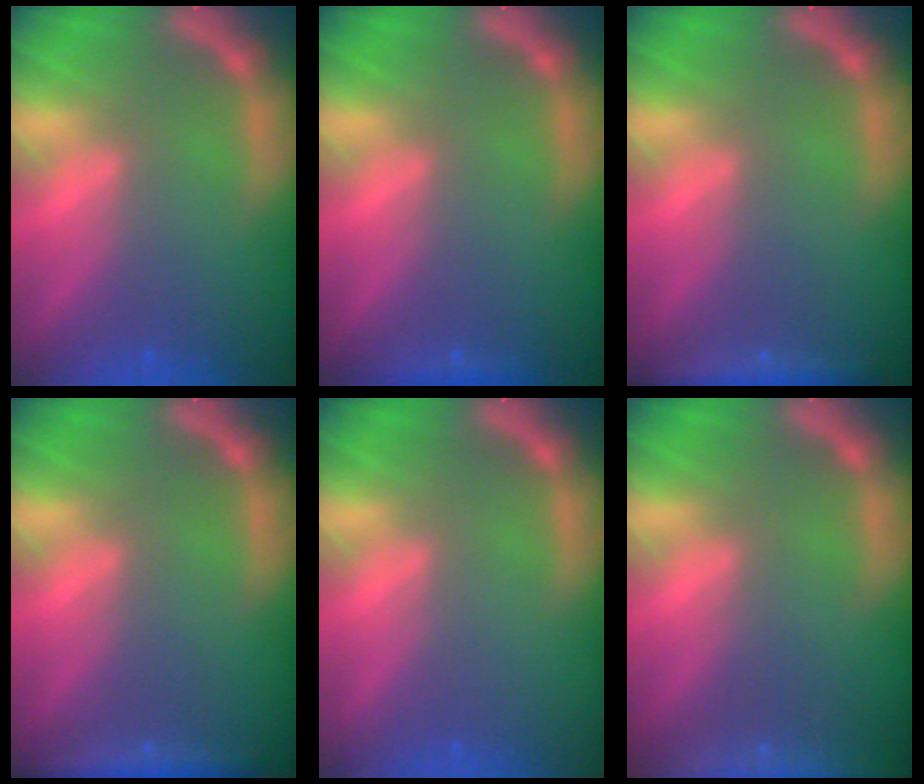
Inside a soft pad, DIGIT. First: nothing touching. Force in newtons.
{"total": 0.9}
{"total": 3.0}
{"total": 3.0}
{"total": 0.0}
{"total": 8.5}